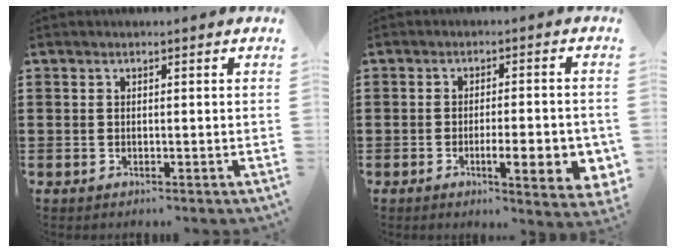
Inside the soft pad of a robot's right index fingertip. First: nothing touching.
{"total": 7.3, "force": [-1.9, 1.7, 6.8], "torque": [-0.092, -0.009, -0.030]}